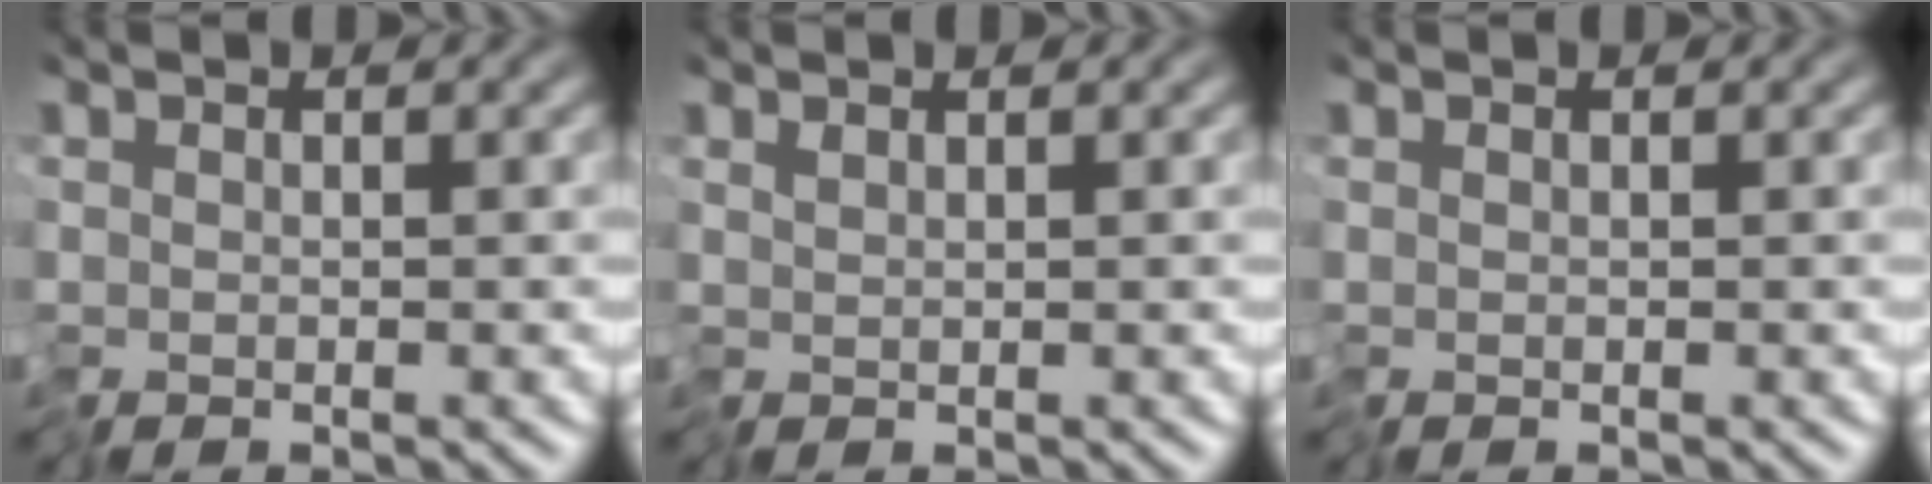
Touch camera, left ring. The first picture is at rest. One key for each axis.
{"total": 0.5, "fx": 0.4, "fy": -0.3, "fz": 0.2, "tx": -0.001, "ty": 0.002, "tz": 0.009}
{"total": 0.0}